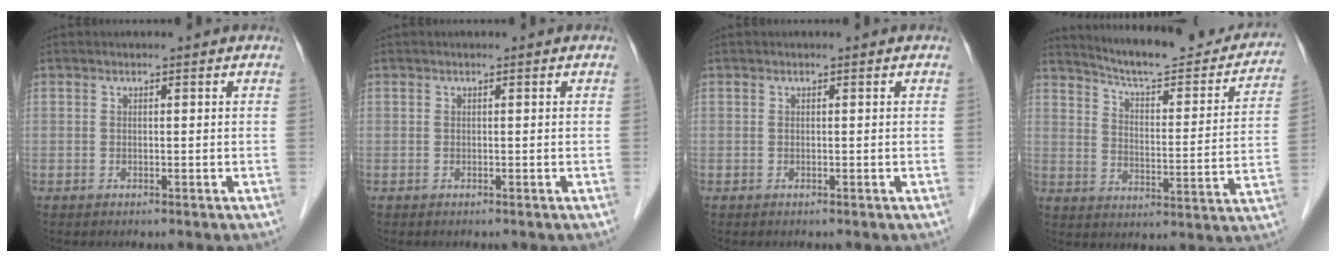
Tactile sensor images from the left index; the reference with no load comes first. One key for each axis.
{"total": 0.0}
{"total": 0.0}
{"total": 21.2, "fx": 19.3, "fy": 3.4, "fz": 7.9, "tx": -0.104, "ty": -0.036, "tz": 0.248}